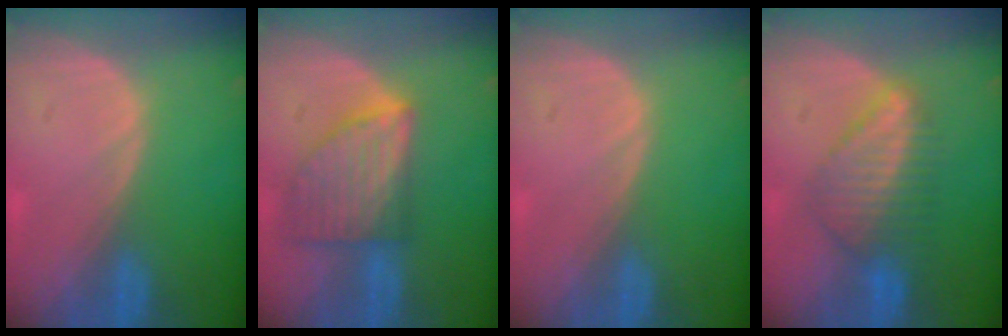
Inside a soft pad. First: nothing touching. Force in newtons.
{"total": 8.0, "press": 7.3, "slide": 3.2}
{"total": 0.0}
{"total": 6.5, "press": 6.4, "slide": 0.8}